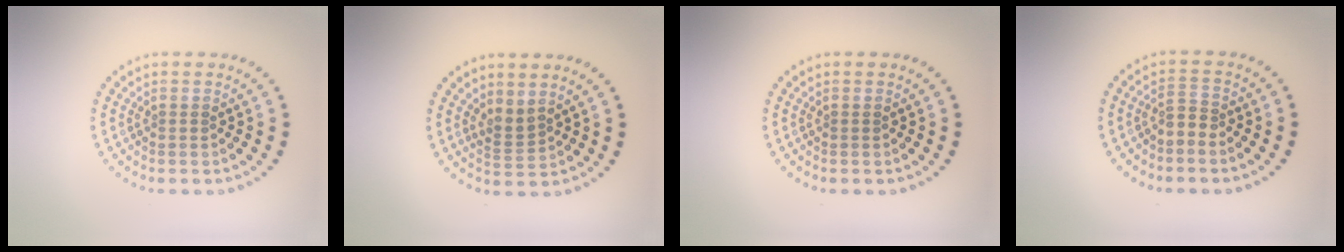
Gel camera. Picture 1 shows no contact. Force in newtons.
{"total": 1.8, "press": 1.4, "slide": 1.3}
{"total": 0.0}
{"total": 1.6, "press": 1.2, "slide": 1.1}